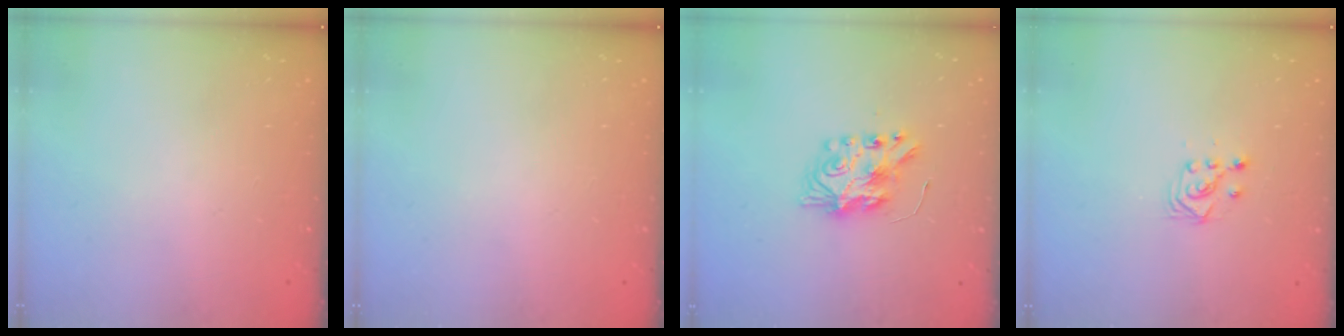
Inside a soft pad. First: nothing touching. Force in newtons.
{"total": 0.0}
{"total": 8.4, "press": 8.4, "slide": 0.7}
{"total": 3.3, "press": 3.2, "slide": 0.8}